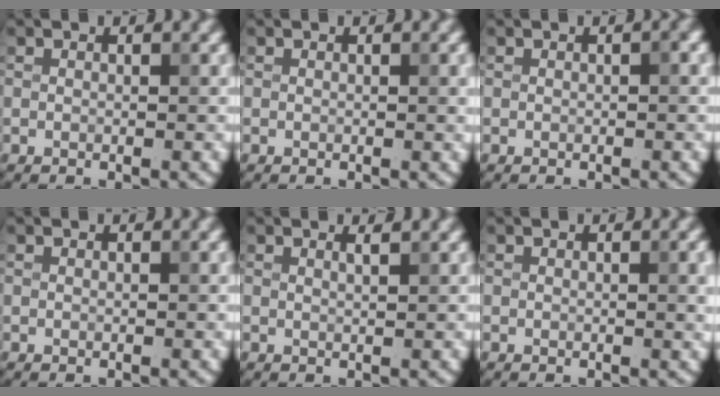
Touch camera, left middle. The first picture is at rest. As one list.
[{"total": 0.7, "force": [0.1, 0.1, 0.7], "torque": [-0.009, 0.001, 0.000]}, {"total": 0.6, "force": [0.0, 0.1, 0.5], "torque": [-0.009, 0.003, 0.001]}, {"total": 0.0}, {"total": 1.2, "force": [0.8, 0.4, 0.7], "torque": [-0.003, 0.002, 0.005]}, {"total": 1.7, "force": [0.2, 0.5, 1.6], "torque": [-0.018, 0.001, 0.001]}]